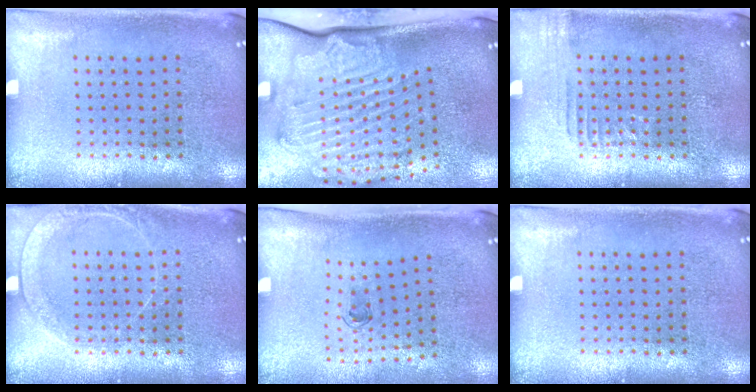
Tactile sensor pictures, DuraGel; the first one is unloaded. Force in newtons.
{"total": 3.1, "press": 2.4, "slide": 1.9}
{"total": 1.2, "press": 1.2, "slide": 0.3}
{"total": 1.5, "press": 1.4, "slide": 0.4}
{"total": 0.6, "press": 0.3, "slide": 0.6}
{"total": 0.0}